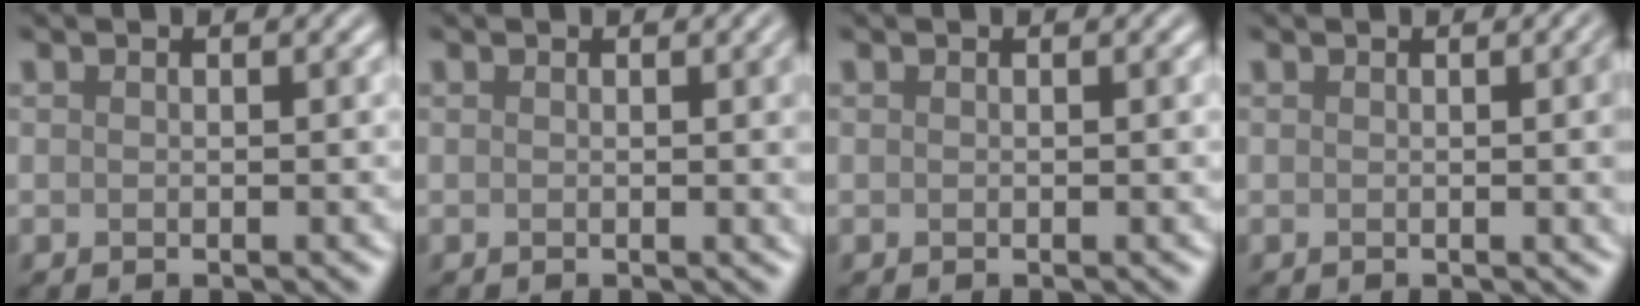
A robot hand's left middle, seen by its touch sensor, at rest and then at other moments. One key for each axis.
{"total": 3.0, "fx": 0.4, "fy": 1.0, "fz": 2.8, "tx": -0.021, "ty": 0.006, "tz": 0.002}
{"total": 0.0}
{"total": 4.9, "fx": 0.2, "fy": 1.9, "fz": 4.5, "tx": -0.027, "ty": 0.008, "tz": 0.003}